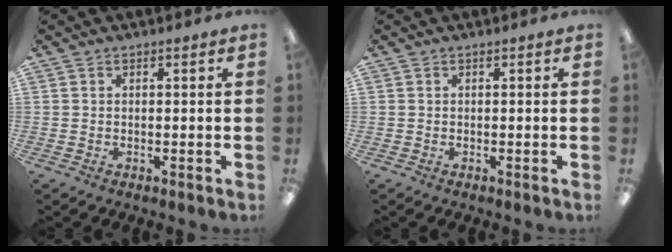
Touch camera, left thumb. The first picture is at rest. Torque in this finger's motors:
{"motor_torque": [-0.19, -0.15, -0.13, 0.01, 0.00]}